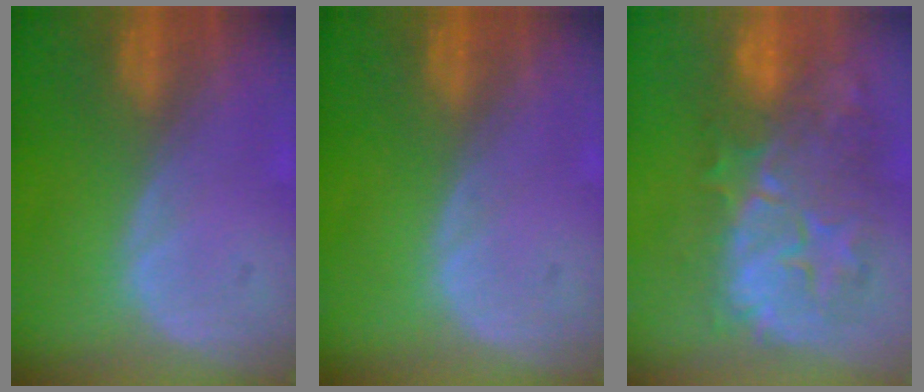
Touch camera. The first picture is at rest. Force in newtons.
{"total": 0.0}
{"total": 11.3, "press": 10.4, "slide": 4.3}